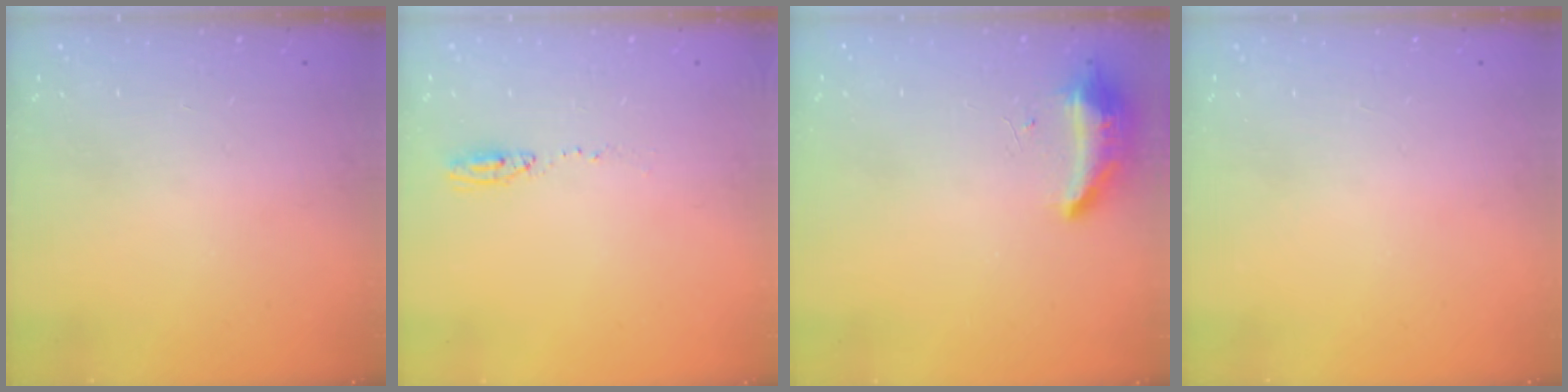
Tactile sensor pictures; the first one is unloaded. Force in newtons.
{"total": 6.4, "press": 6.2, "slide": 1.6}
{"total": 8.7, "press": 8.5, "slide": 1.8}
{"total": 0.0}